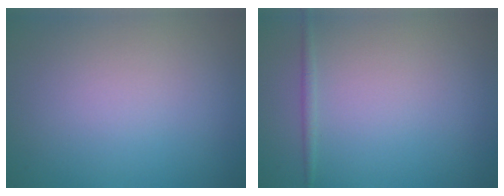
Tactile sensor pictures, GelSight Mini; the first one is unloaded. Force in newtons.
{"total": 0.7, "press": 0.7, "slide": 0.0}